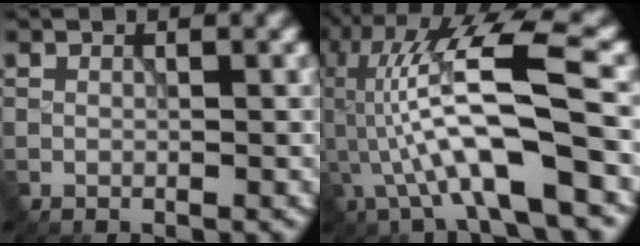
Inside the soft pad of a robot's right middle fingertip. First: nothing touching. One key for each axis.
{"total": 10.8, "fx": -1.4, "fy": 2.2, "fz": 10.4, "tx": -0.197, "ty": 0.025, "tz": -0.029}